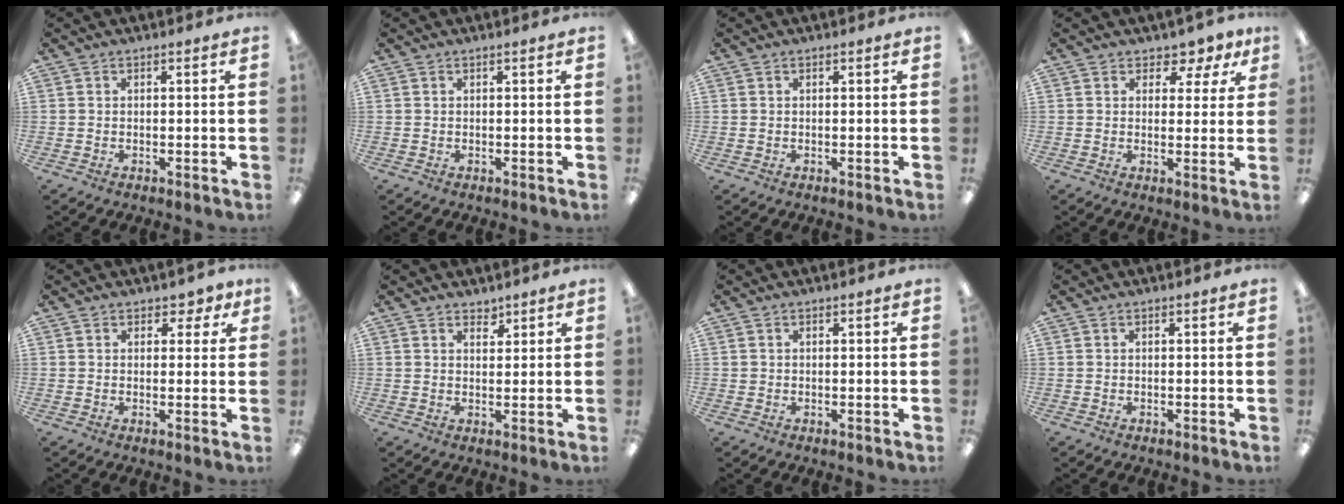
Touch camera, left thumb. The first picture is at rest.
{"total": 0.0}
{"total": 0.0}
{"total": 4.2, "force": [2.7, 2.9, 1.4], "torque": [-0.007, -0.015, 0.044]}
{"total": 2.8, "force": [1.4, 2.2, 0.9], "torque": [0.003, -0.002, 0.022]}
{"total": 2.2, "force": [2.0, 0.9, 0.0], "torque": [0.013, -0.014, 0.035]}
{"total": 0.5, "force": [0.1, 0.5, -0.3], "torque": [0.004, 0.005, 0.001]}
{"total": 0.0}